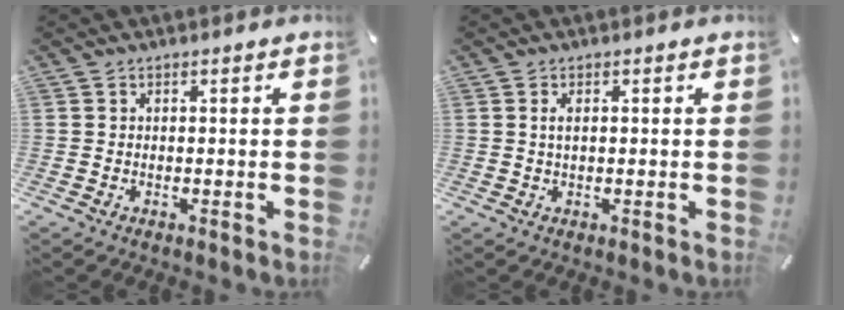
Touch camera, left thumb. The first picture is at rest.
{"total": 1.7, "force": [0.3, 0.6, 1.5], "torque": [-0.031, 0.002, 0.003]}